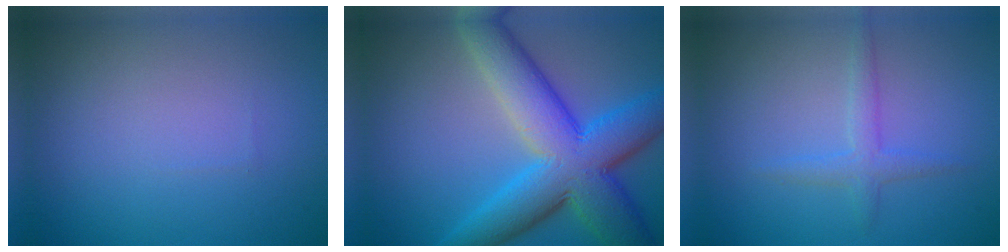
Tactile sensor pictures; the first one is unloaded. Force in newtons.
{"total": 11.1, "press": 11.1, "slide": 0.3}
{"total": 1.9, "press": 1.9, "slide": 0.2}